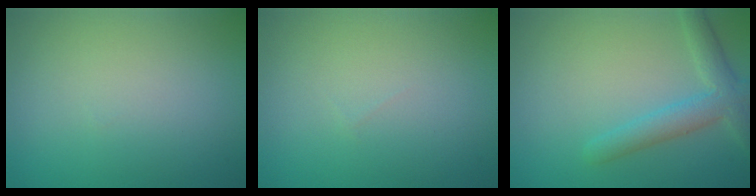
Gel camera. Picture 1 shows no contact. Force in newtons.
{"total": 0.0}
{"total": 3.6, "press": 3.6, "slide": 0.2}